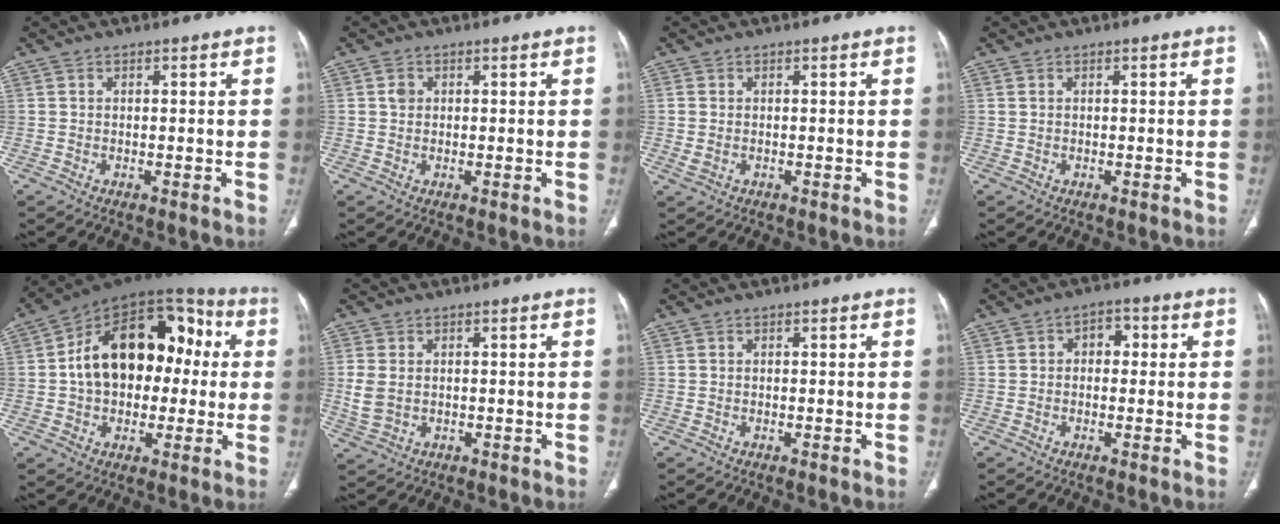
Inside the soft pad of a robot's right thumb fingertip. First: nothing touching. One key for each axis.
{"total": 1.5, "fx": 0.4, "fy": 1.2, "fz": 0.8, "tx": -0.012, "ty": 0.001, "tz": 0.008}
{"total": 1.7, "fx": -0.2, "fy": 1.2, "fz": 1.1, "tx": -0.034, "ty": 0.000, "tz": 0.000}
{"total": 0.0}
{"total": 22.2, "fx": 1.8, "fy": 14.6, "fz": 16.6, "tx": -0.230, "ty": 0.045, "tz": 0.023}
{"total": 4.7, "fx": 0.1, "fy": 3.4, "fz": 3.2, "tx": -0.078, "ty": -0.004, "tz": 0.009}
{"total": 0.0}
{"total": 3.8, "fx": 0.5, "fy": 2.7, "fz": 2.6, "tx": -0.019, "ty": 0.014, "tz": 0.000}